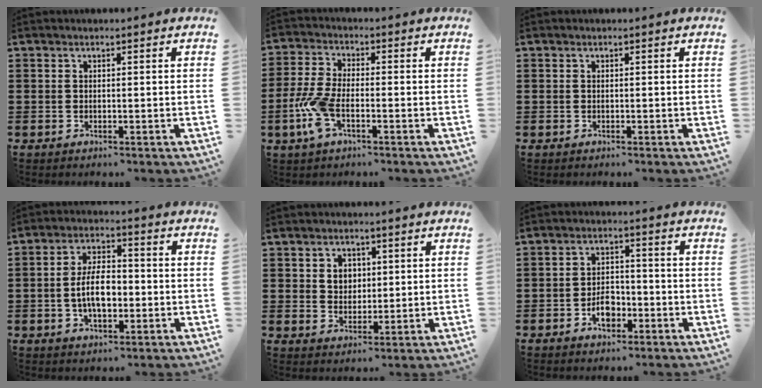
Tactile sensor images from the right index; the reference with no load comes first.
{"total": 6.5, "force": [-2.4, 2.5, 5.5], "torque": [-0.142, -0.016, -0.049]}
{"total": 0.0}
{"total": 7.2, "force": [-1.0, 3.6, 6.2], "torque": [-0.108, 0.000, -0.025]}
{"total": 3.3, "force": [1.0, 2.8, 1.3], "torque": [-0.029, 0.007, 0.013]}
{"total": 4.4, "force": [-2.0, 2.7, 2.9], "torque": [-0.044, 0.002, -0.036]}